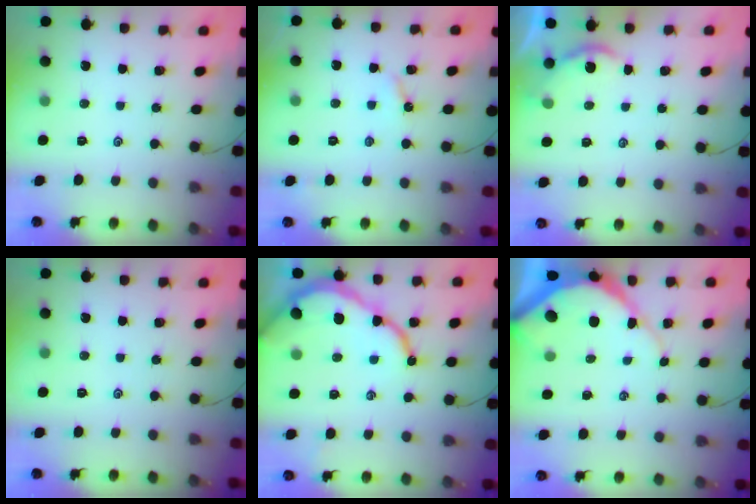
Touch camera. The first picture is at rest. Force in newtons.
{"total": 3.2, "press": 3.2, "slide": 0.3}
{"total": 2.3, "press": 2.3, "slide": 0.3}
{"total": 0.0}
{"total": 11.4, "press": 11.3, "slide": 1.3}
{"total": 7.9, "press": 7.9, "slide": 0.8}